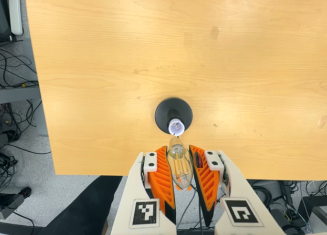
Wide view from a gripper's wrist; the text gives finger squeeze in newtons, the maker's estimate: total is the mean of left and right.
{"total": 23.5, "left": 25.9, "right": 21.2}